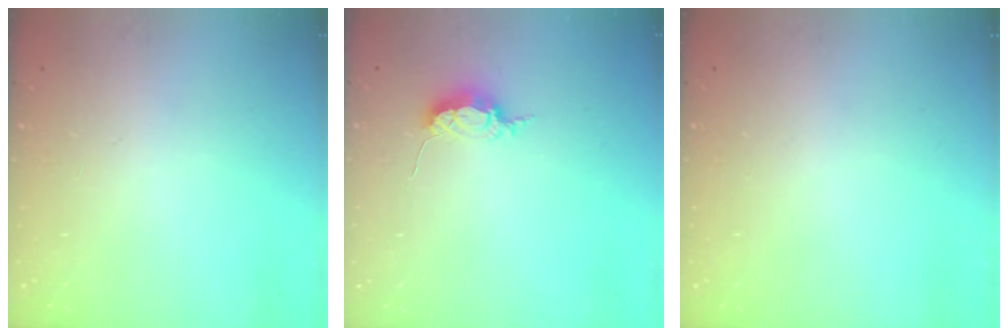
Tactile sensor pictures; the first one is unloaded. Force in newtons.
{"total": 5.5, "press": 5.5, "slide": 0.3}
{"total": 0.0}